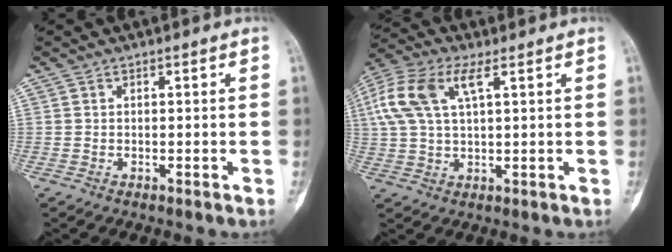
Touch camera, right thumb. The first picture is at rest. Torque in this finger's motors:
{"motor_torque": [0.13, 1.41, 0.91, 0.30, 0.11]}